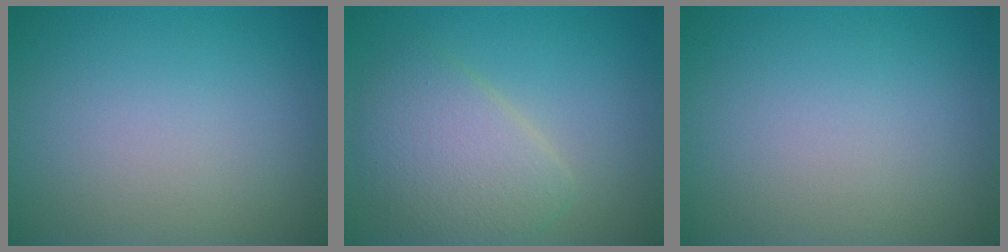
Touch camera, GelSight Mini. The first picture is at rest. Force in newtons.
{"total": 4.6, "press": 4.6, "slide": 0.3}
{"total": 0.0}